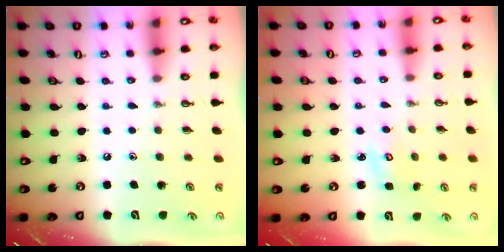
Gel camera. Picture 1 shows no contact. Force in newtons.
{"total": 2.9, "press": 2.9, "slide": 0.3}